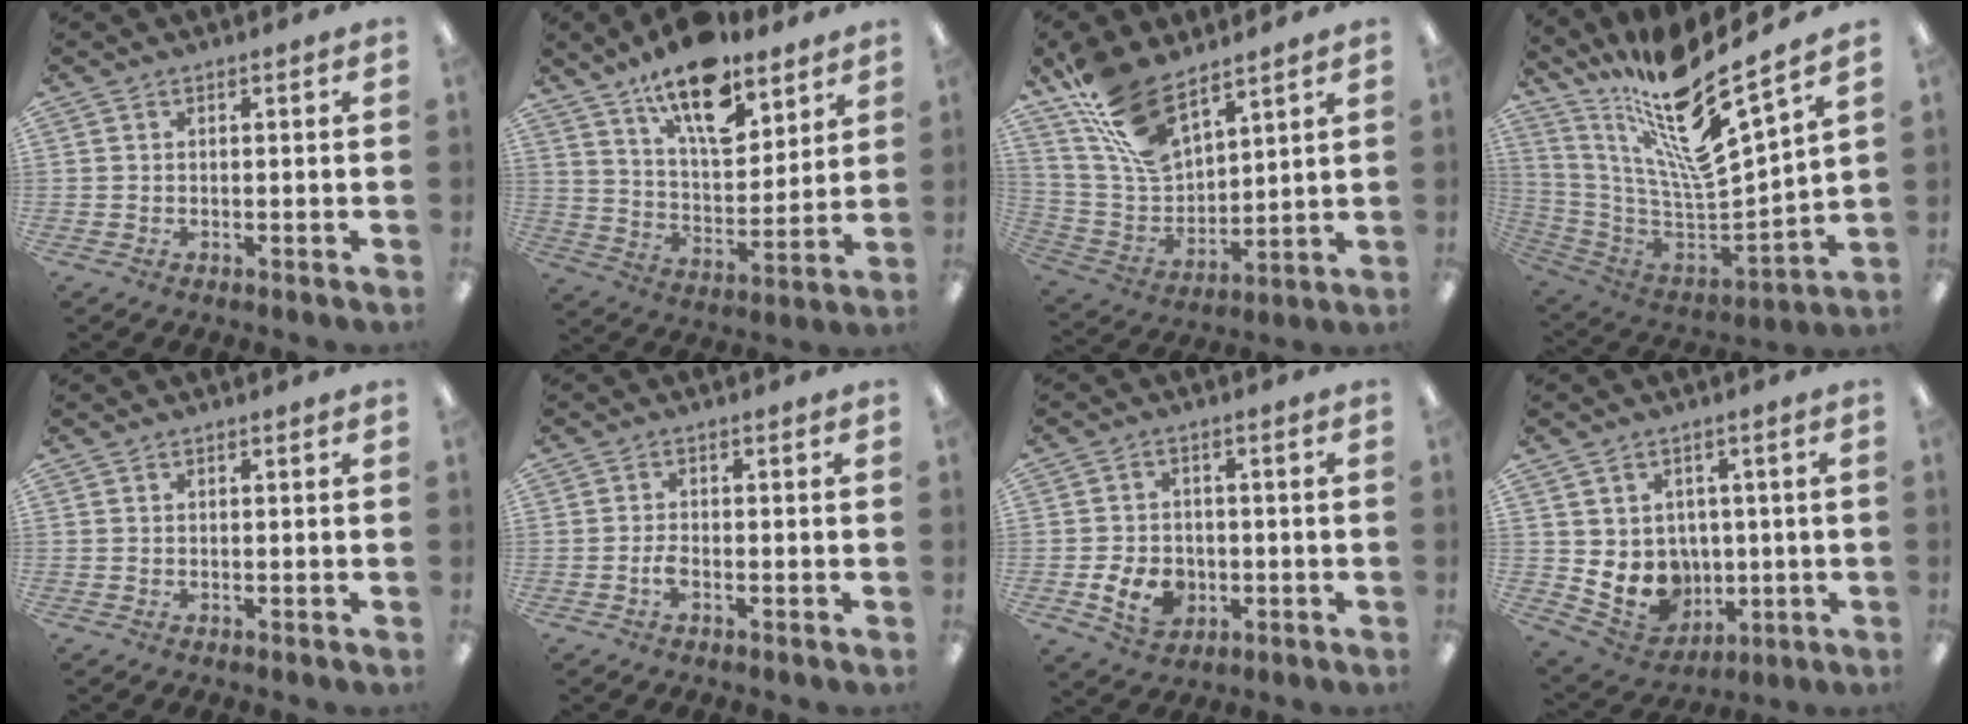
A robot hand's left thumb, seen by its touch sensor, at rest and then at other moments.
{"total": 16.9, "force": [12.2, 7.1, 9.4], "torque": [-0.149, -0.068, 0.210]}
{"total": 15.7, "force": [11.2, 7.2, 8.3], "torque": [-0.186, -0.054, 0.212]}
{"total": 20.6, "force": [15.8, 2.0, 13.1], "torque": [-0.238, -0.131, 0.250]}
{"total": 0.0}
{"total": 2.3, "force": [-0.9, 0.9, 1.9], "torque": [-0.033, 0.004, -0.015]}
{"total": 7.4, "force": [-2.1, 5.4, 4.5], "torque": [-0.088, 0.008, -0.037]}
{"total": 8.5, "force": [0.0, 7.9, 3.2], "torque": [-0.066, -0.007, 0.011]}